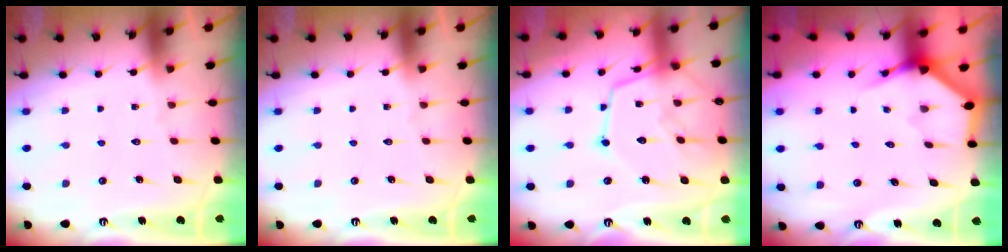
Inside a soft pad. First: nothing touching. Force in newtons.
{"total": 0.0}
{"total": 15.8, "press": 15.8, "slide": 1.4}
{"total": 3.6, "press": 3.5, "slide": 0.2}